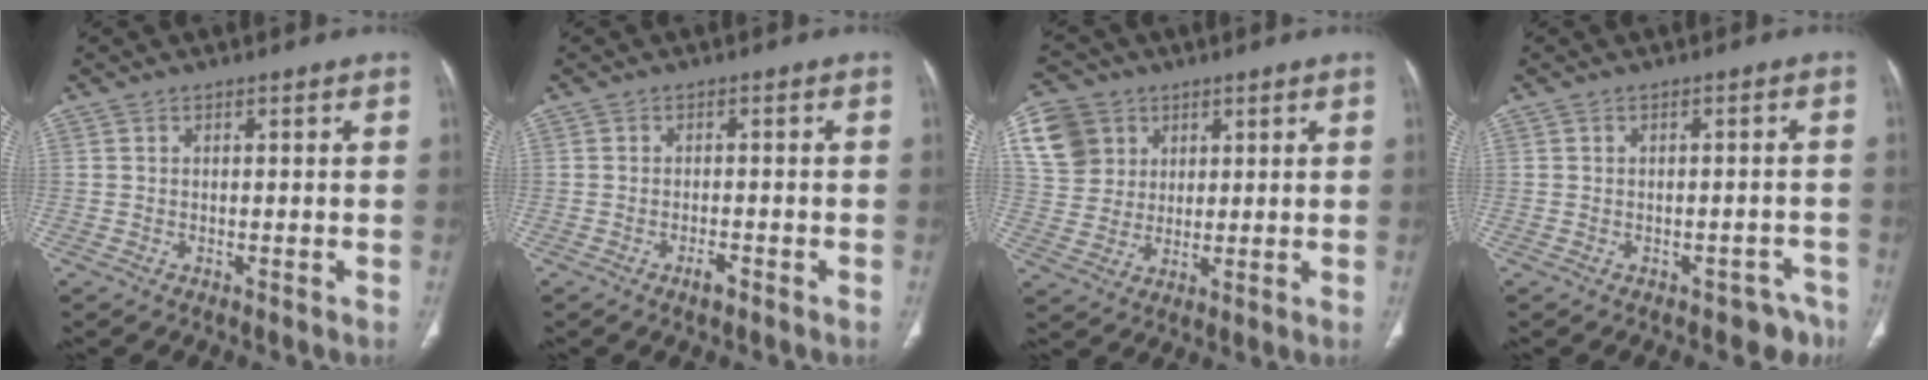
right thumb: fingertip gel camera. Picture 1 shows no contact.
{"total": 1.9, "force": [-1.3, 0.6, 1.3], "torque": [-0.025, 0.005, -0.024]}
{"total": 11.2, "force": [4.3, 9.6, 3.9], "torque": [-0.057, 0.004, 0.084]}
{"total": 4.9, "force": [-3.7, 2.8, 1.5], "torque": [0.005, 0.028, -0.043]}